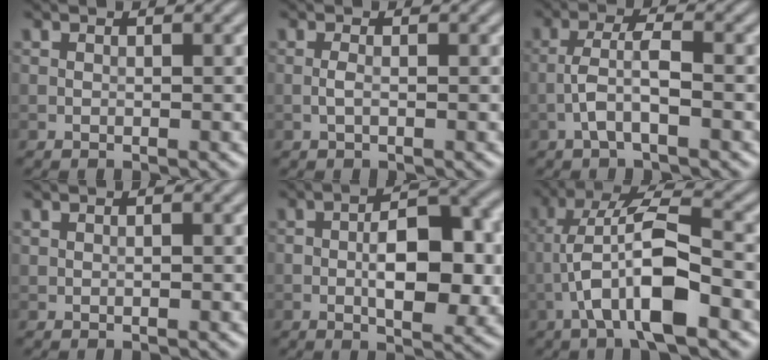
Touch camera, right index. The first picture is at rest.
{"total": 0.9, "force": [-0.3, 0.2, 0.9], "torque": [-0.019, -0.001, -0.007]}
{"total": 3.1, "force": [-1.2, 0.7, 2.8], "torque": [-0.058, 0.009, -0.029]}
{"total": 0.6, "force": [0.0, 0.2, 0.5], "torque": [-0.010, 0.000, 0.002]}
{"total": 7.9, "force": [-1.0, 3.7, 6.9], "torque": [-0.103, 0.004, -0.017]}
{"total": 8.3, "force": [-2.8, 2.3, 7.5], "torque": [-0.146, 0.013, -0.055]}